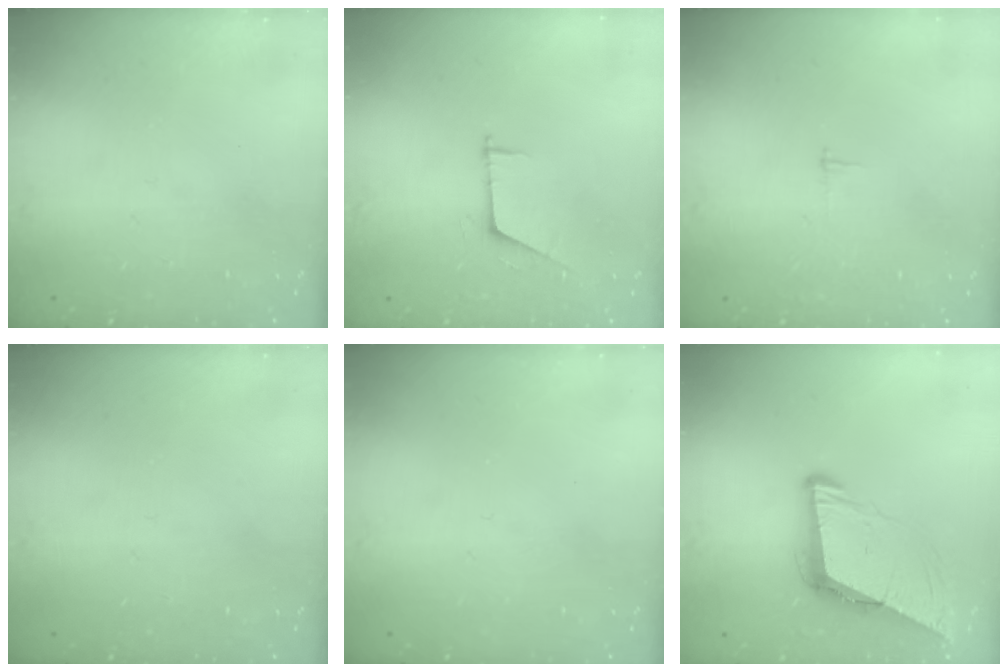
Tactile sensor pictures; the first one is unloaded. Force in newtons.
{"total": 5.7, "press": 5.7, "slide": 0.3}
{"total": 2.3, "press": 2.3, "slide": 0.2}
{"total": 0.0}
{"total": 0.0}
{"total": 8.6, "press": 7.7, "slide": 3.8}